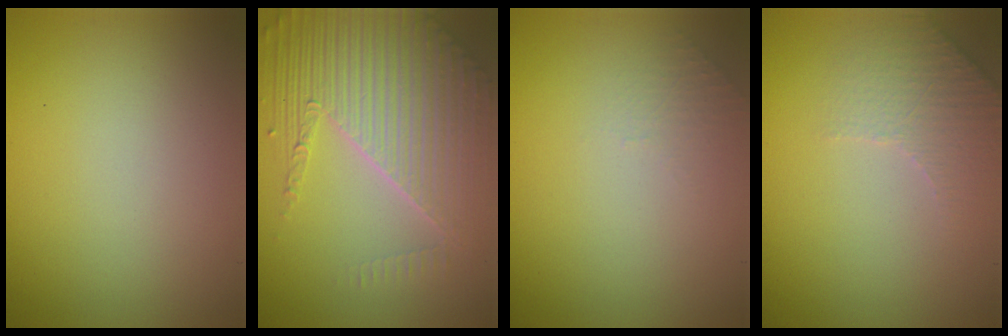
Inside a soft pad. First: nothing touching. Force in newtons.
{"total": 7.9, "press": 5.5, "slide": 5.7}
{"total": 0.5, "press": 0.4, "slide": 0.4}
{"total": 2.8, "press": 2.7, "slide": 0.8}